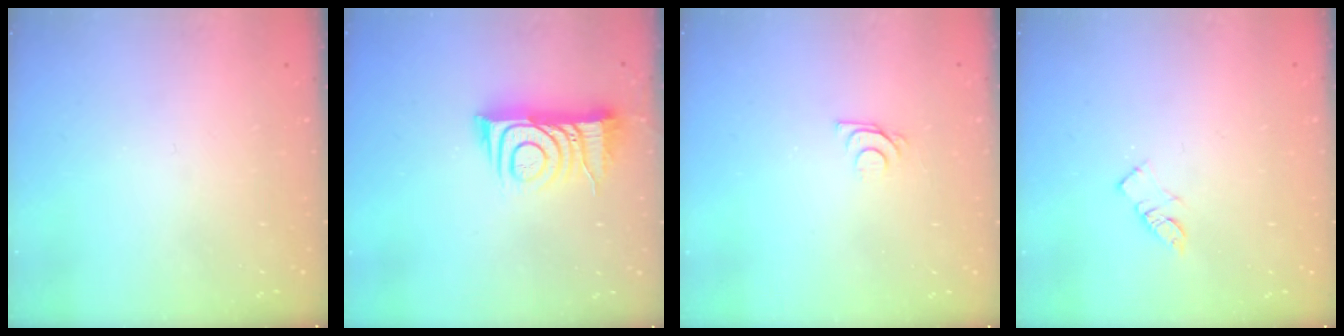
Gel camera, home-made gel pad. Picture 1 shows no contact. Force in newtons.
{"total": 11.5, "press": 11.4, "slide": 1.1}
{"total": 5.8, "press": 5.8, "slide": 0.5}
{"total": 5.4, "press": 5.4, "slide": 0.1}